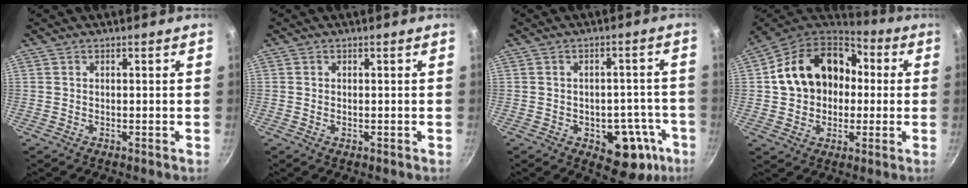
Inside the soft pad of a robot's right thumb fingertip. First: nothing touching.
{"total": 0.6, "force": [-0.1, 0.3, 0.5], "torque": [-0.011, 0.001, 0.000]}
{"total": 11.1, "force": [-5.0, 6.3, 7.6], "torque": [-0.058, 0.038, -0.055]}
{"total": 18.6, "force": [1.1, 14.5, 11.7], "torque": [-0.159, 0.036, 0.014]}